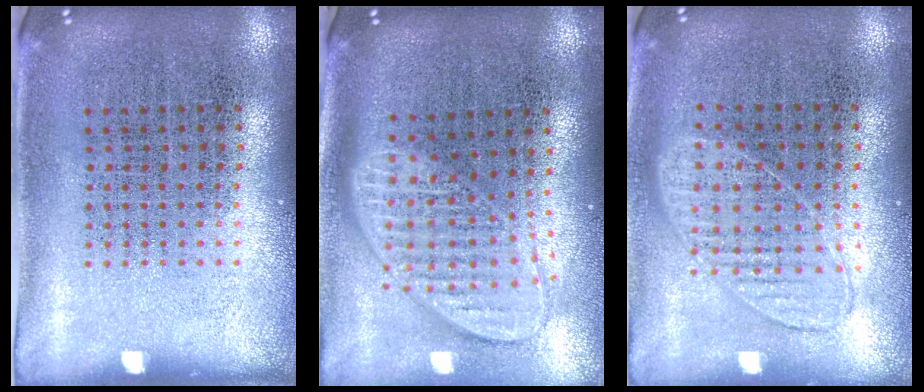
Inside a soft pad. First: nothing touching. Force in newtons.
{"total": 1.9, "press": 1.5, "slide": 1.1}
{"total": 0.8, "press": 0.8, "slide": 0.3}